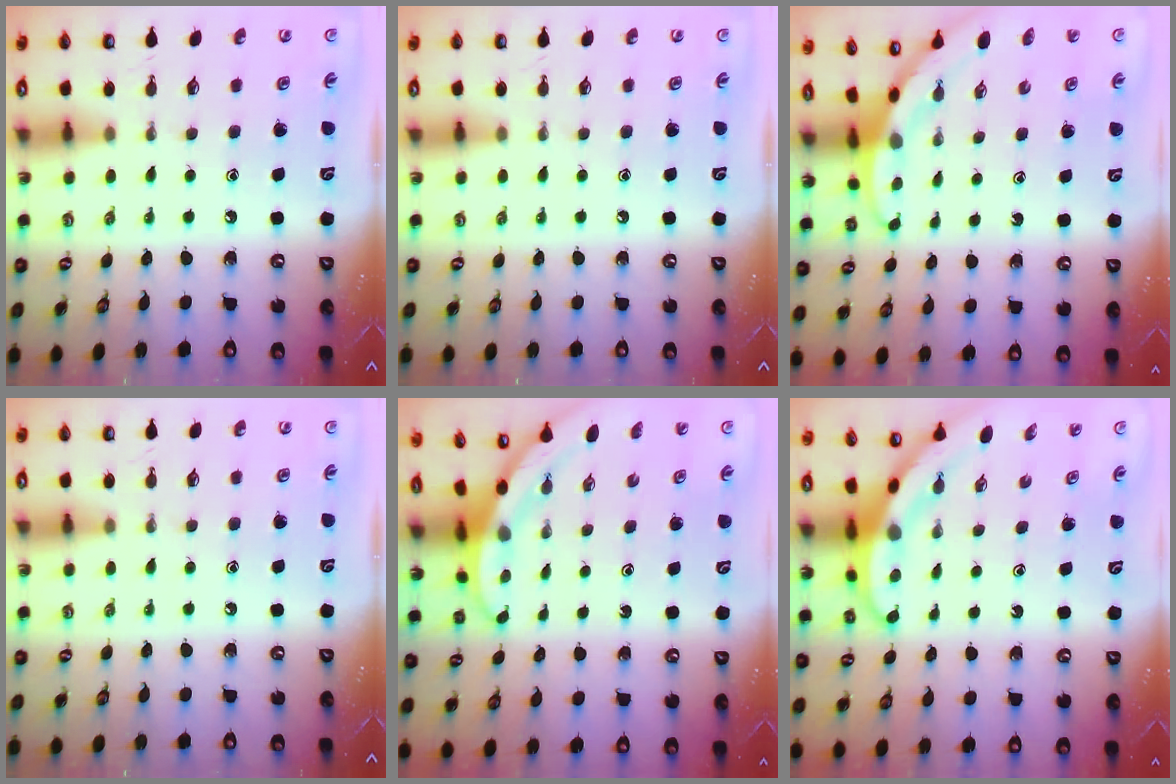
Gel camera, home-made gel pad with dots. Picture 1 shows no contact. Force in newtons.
{"total": 0.0}
{"total": 2.8, "press": 2.8, "slide": 0.1}
{"total": 0.0}
{"total": 3.1, "press": 3.1, "slide": 0.1}
{"total": 4.7, "press": 4.7, "slide": 0.6}